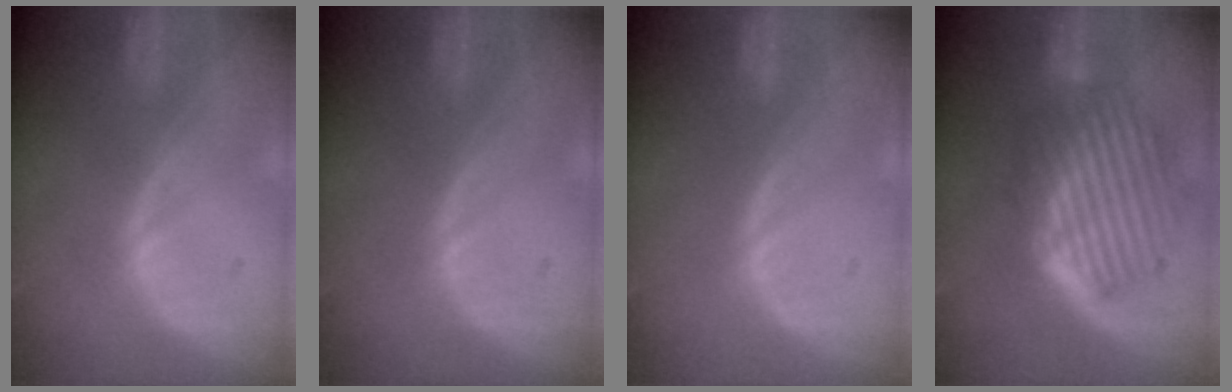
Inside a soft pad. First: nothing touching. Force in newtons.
{"total": 0.0}
{"total": 0.0}
{"total": 9.4, "press": 8.4, "slide": 4.4}